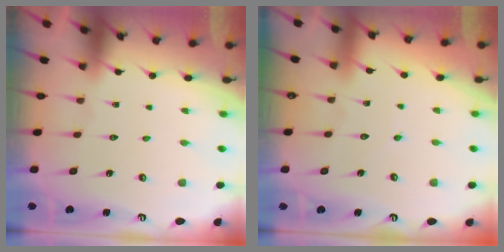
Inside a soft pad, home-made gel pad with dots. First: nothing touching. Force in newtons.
{"total": 2.6, "press": 2.6, "slide": 0.3}